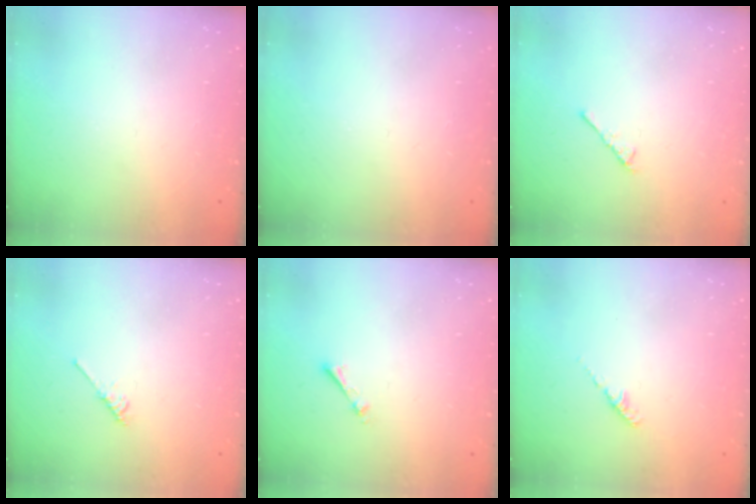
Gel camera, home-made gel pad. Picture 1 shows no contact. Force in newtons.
{"total": 0.0}
{"total": 2.9, "press": 2.8, "slide": 0.7}
{"total": 2.1, "press": 2.1, "slide": 0.4}
{"total": 2.7, "press": 2.7, "slide": 0.4}
{"total": 2.2, "press": 2.1, "slide": 0.6}